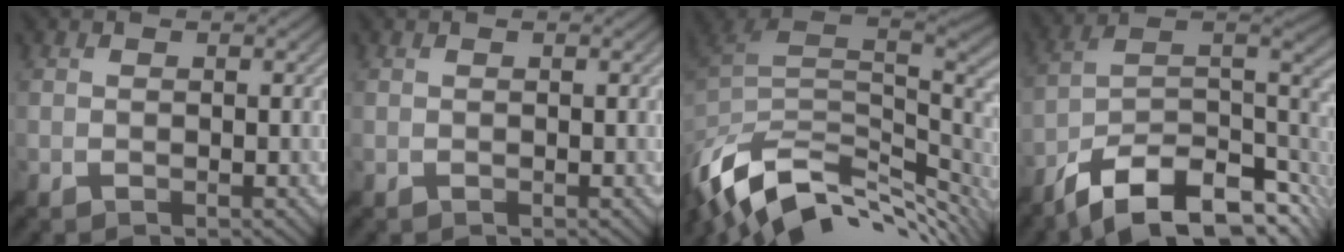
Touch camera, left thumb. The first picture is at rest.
{"total": 0.0}
{"total": 13.3, "force": [-5.1, 7.6, 9.6], "torque": [-0.234, -0.016, -0.087]}
{"total": 14.1, "force": [-7.8, 6.0, 10.0], "torque": [-0.216, -0.013, -0.130]}